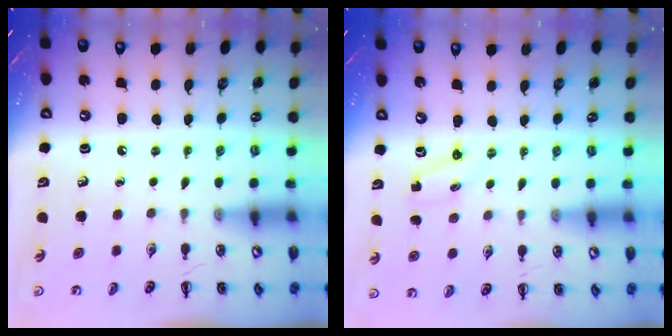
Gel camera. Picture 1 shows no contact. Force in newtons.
{"total": 1.9, "press": 1.8, "slide": 0.6}